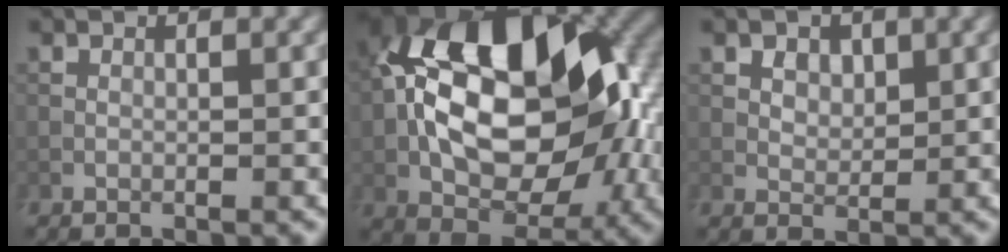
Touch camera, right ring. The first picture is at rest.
{"total": 16.1, "force": [0.5, 10.2, 12.5], "torque": [-0.208, 0.007, 0.008]}
{"total": 1.7, "force": [0.7, 1.4, 0.8], "torque": [-0.014, -0.010, 0.026]}